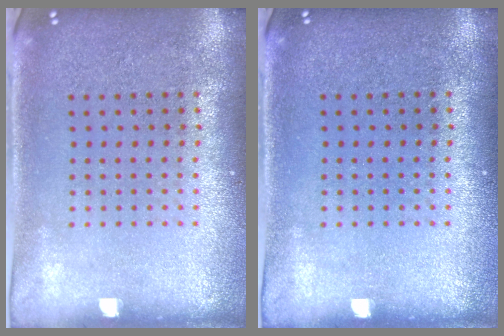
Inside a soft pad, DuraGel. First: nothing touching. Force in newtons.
{"total": 0.0}